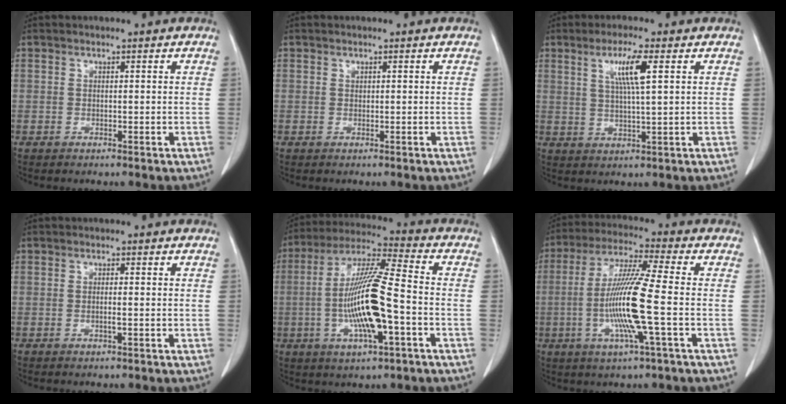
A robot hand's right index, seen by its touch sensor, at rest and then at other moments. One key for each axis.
{"total": 0.0}
{"total": 5.9, "fx": 2.2, "fy": -0.2, "fz": 5.5, "tx": -0.103, "ty": 0.000, "tz": 0.041}
{"total": 1.1, "fx": -0.3, "fy": -0.2, "fz": 1.0, "tx": -0.022, "ty": -0.004, "tz": -0.005}
{"total": 15.3, "fx": -3.1, "fy": 1.5, "fz": 14.9, "tx": -0.295, "ty": -0.003, "tz": -0.058}
{"total": 12.9, "fx": -2.4, "fy": -0.7, "fz": 12.7, "tx": -0.258, "ty": -0.011, "tz": -0.055}